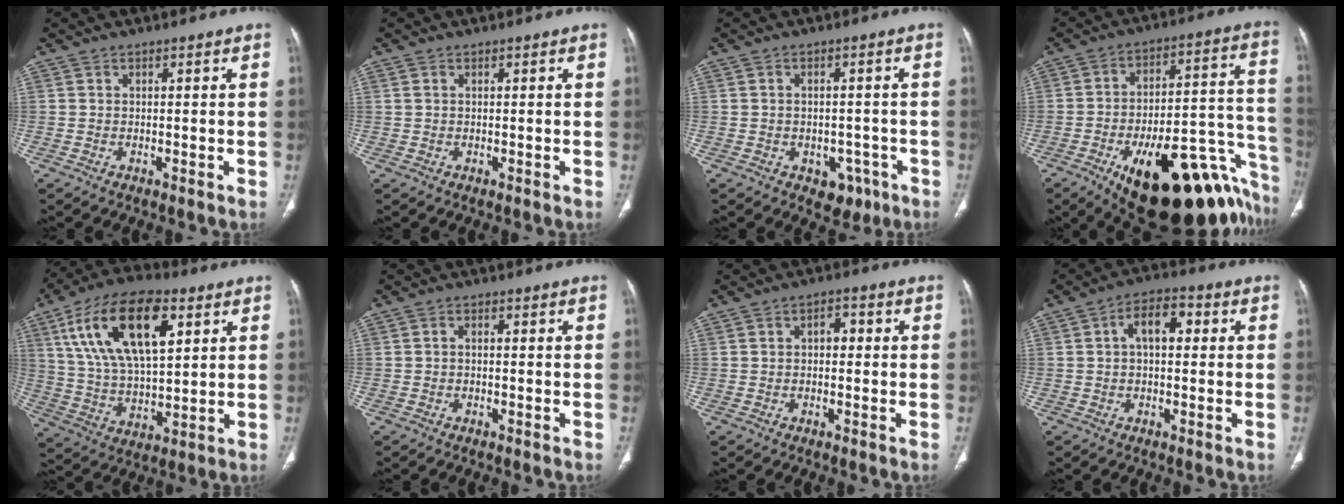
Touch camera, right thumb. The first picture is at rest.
{"total": 0.5, "force": [0.3, 0.2, 0.3], "torque": [-0.011, 0.010, 0.011]}
{"total": 5.2, "force": [-2.5, 3.8, 2.6], "torque": [-0.011, 0.016, -0.024]}
{"total": 32.5, "force": [-17.8, 12.8, 24.0], "torque": [-0.224, 0.075, -0.240]}
{"total": 21.2, "force": [8.3, 10.0, 16.7], "torque": [-0.288, -0.014, 0.152]}
{"total": 0.9, "force": [-0.1, 0.6, 0.6], "torque": [-0.007, 0.003, -0.004]}
{"total": 3.0, "force": [0.4, 1.8, 2.4], "torque": [-0.030, 0.013, 0.002]}
{"total": 7.0, "force": [1.3, 3.8, 5.7], "torque": [-0.089, 0.023, 0.015]}